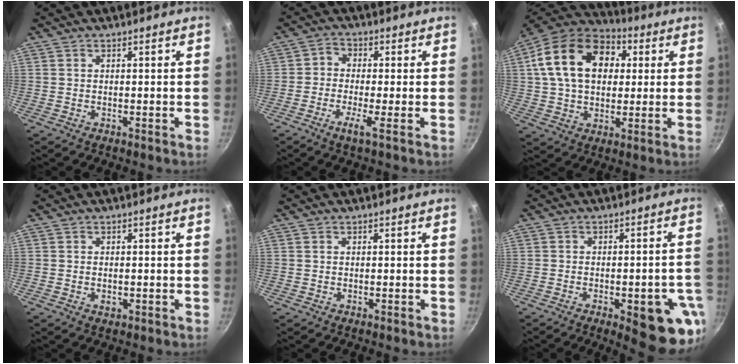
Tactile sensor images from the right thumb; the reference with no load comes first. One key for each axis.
{"total": 4.1, "fx": -1.6, "fy": 1.0, "fz": 3.6, "tx": -0.072, "ty": 0.017, "tz": -0.039}
{"total": 20.6, "fx": 5.0, "fy": 14.4, "fz": 13.8, "tx": -0.221, "ty": 0.017, "tz": 0.074}
{"total": 1.6, "fx": -0.4, "fy": 1.1, "fz": 1.1, "tx": -0.017, "ty": 0.000, "tz": -0.006}
{"total": 0.0}
{"total": 13.7, "fx": -5.2, "fy": 4.7, "fz": 11.8, "tx": -0.109, "ty": 0.016, "tz": -0.063}